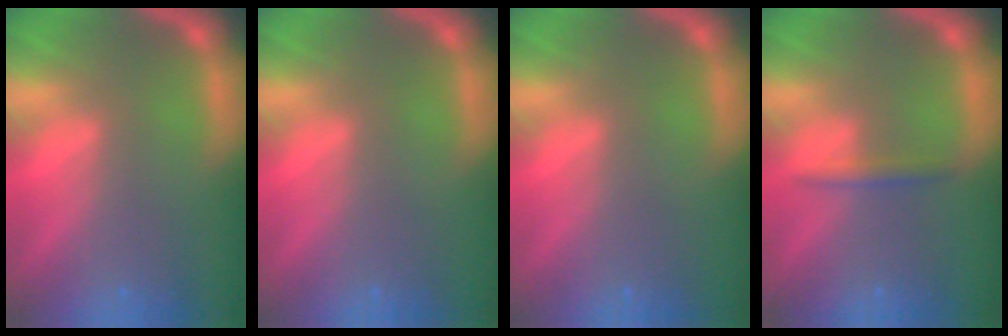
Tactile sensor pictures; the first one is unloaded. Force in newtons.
{"total": 0.0}
{"total": 0.0}
{"total": 1.4}